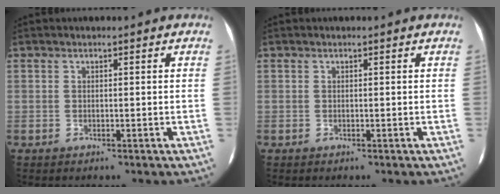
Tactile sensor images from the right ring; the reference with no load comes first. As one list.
[{"total": 0.0}]